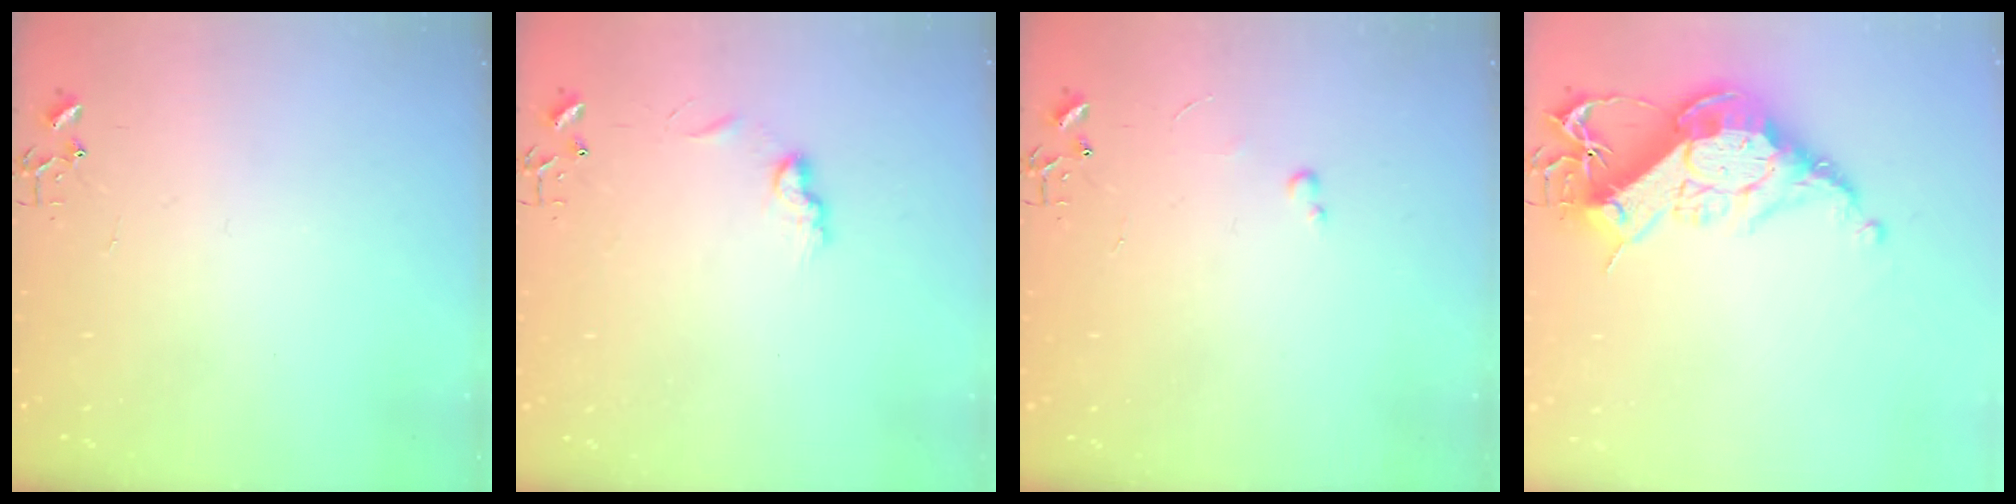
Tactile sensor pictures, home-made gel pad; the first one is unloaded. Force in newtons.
{"total": 7.6, "press": 7.6, "slide": 0.7}
{"total": 2.4, "press": 2.3, "slide": 0.4}
{"total": 18.5, "press": 18.4, "slide": 1.5}